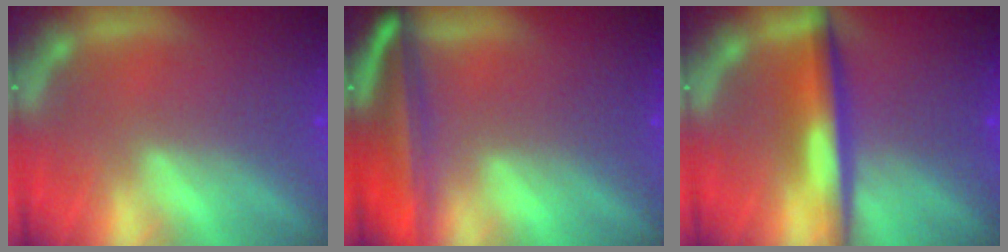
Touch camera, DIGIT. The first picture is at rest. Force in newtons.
{"total": 9.0}
{"total": 5.0}